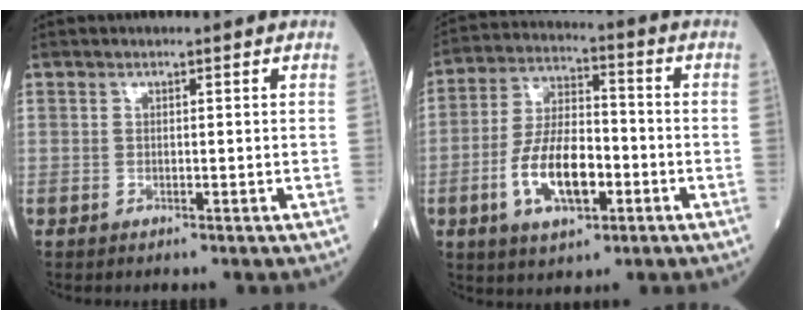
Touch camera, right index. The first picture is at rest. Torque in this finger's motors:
{"motor_torque": [1.69, -0.19, 0.87, 0.21]}